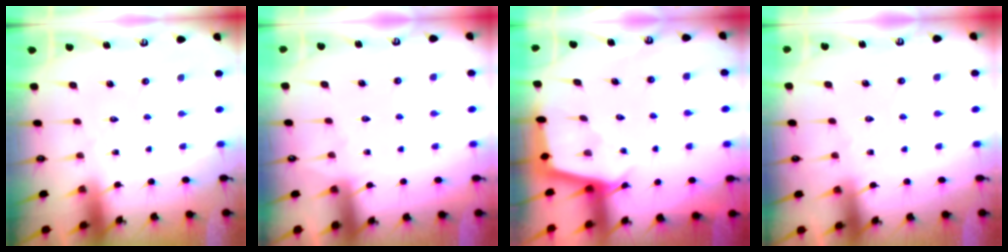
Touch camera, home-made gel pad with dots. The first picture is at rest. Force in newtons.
{"total": 4.2, "press": 4.2, "slide": 0.6}
{"total": 2.9, "press": 2.9, "slide": 0.3}
{"total": 4.7, "press": 4.7, "slide": 0.7}